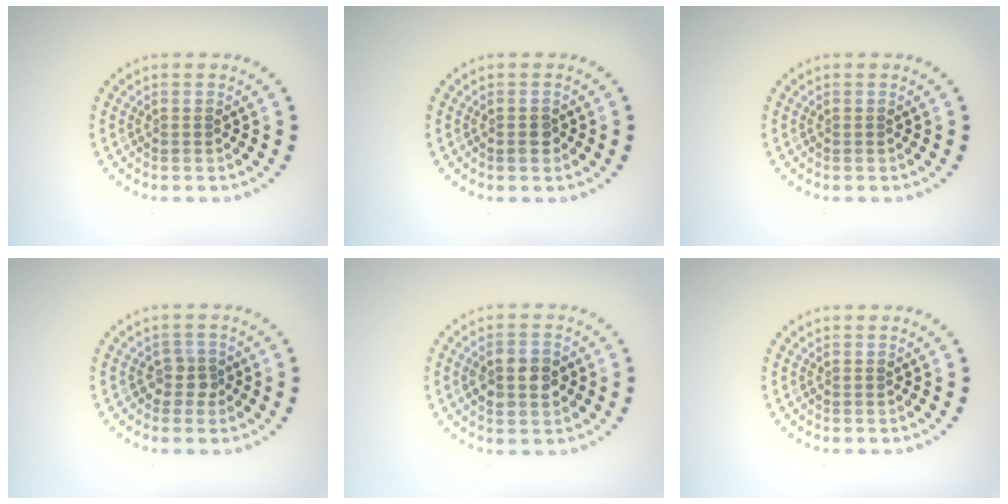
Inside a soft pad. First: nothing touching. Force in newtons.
{"total": 1.3, "press": 1.2, "slide": 0.4}
{"total": 0.0}
{"total": 1.6, "press": 1.4, "slide": 0.9}
{"total": 3.8, "press": 3.8, "slide": 0.2}
{"total": 0.0}